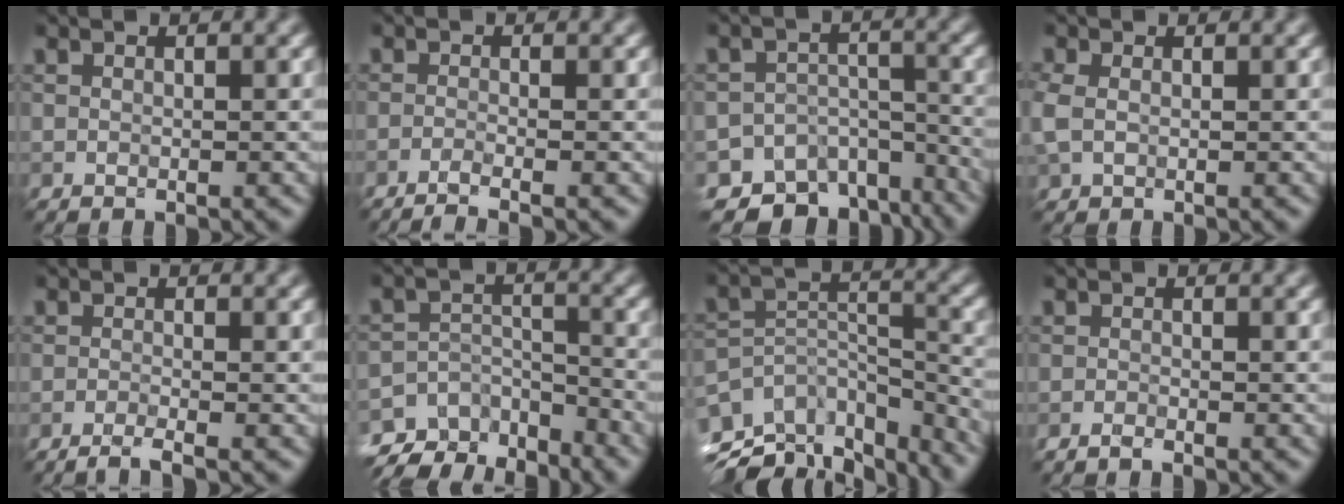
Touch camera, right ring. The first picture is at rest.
{"total": 2.2, "force": [-1.6, 0.3, 1.5], "torque": [-0.030, 0.001, -0.040]}
{"total": 9.0, "force": [-6.9, 5.6, 1.6], "torque": [0.001, 0.001, -0.086]}
{"total": 1.7, "force": [-0.1, 1.4, 1.1], "torque": [-0.034, 0.002, -0.008]}
{"total": 2.4, "force": [-1.7, 0.3, 1.7], "torque": [-0.030, 0.001, -0.041]}
{"total": 7.9, "force": [-6.6, 3.5, 2.7], "torque": [-0.035, 0.002, -0.107]}
{"total": 9.7, "force": [-7.7, 4.3, 4.2], "torque": [-0.089, 0.015, -0.102]}
{"total": 1.0, "force": [-0.9, 0.0, 0.4], "torque": [-0.013, 0.001, -0.020]}